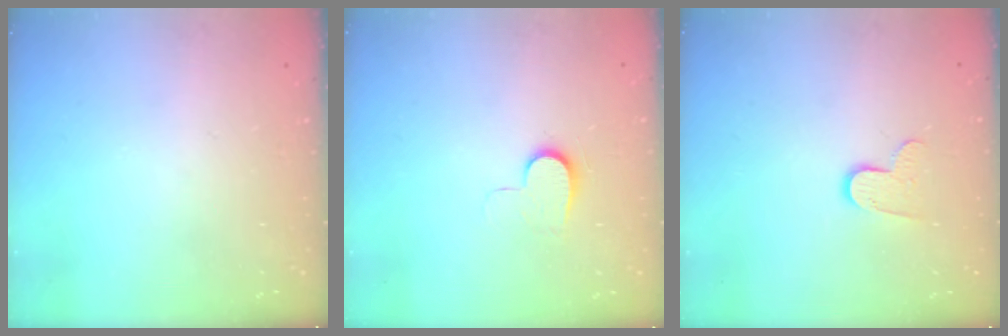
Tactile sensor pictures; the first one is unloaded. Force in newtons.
{"total": 7.8, "press": 7.8, "slide": 0.7}
{"total": 7.6, "press": 7.5, "slide": 0.3}